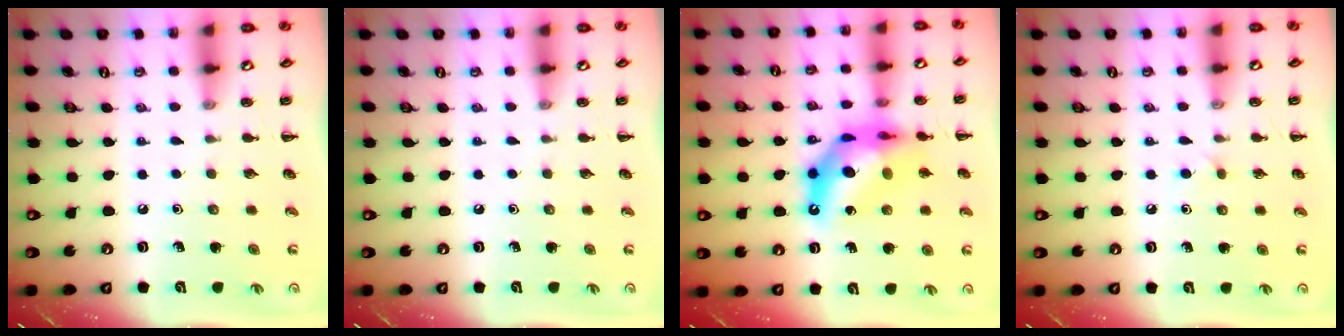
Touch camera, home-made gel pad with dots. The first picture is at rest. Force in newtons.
{"total": 0.0}
{"total": 15.8, "press": 15.2, "slide": 4.3}
{"total": 2.8, "press": 2.7, "slide": 1.0}